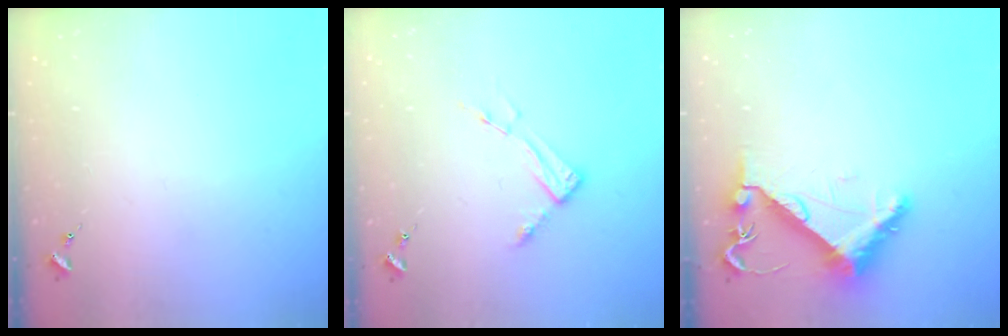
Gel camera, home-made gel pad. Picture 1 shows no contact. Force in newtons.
{"total": 6.2, "press": 6.2, "slide": 0.4}
{"total": 8.9, "press": 8.9, "slide": 0.3}